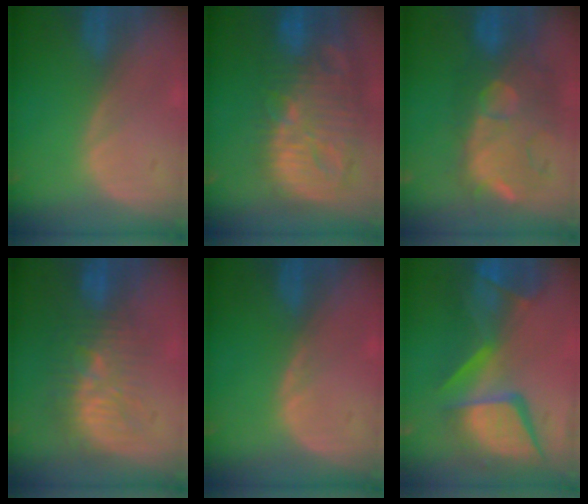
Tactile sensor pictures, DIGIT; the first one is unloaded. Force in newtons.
{"total": 14.4, "press": 12.5, "slide": 7.0}
{"total": 11.3, "press": 10.5, "slide": 4.2}
{"total": 9.2, "press": 8.8, "slide": 2.5}
{"total": 0.5, "press": 0.5, "slide": 0.2}
{"total": 13.8, "press": 11.2, "slide": 8.0}